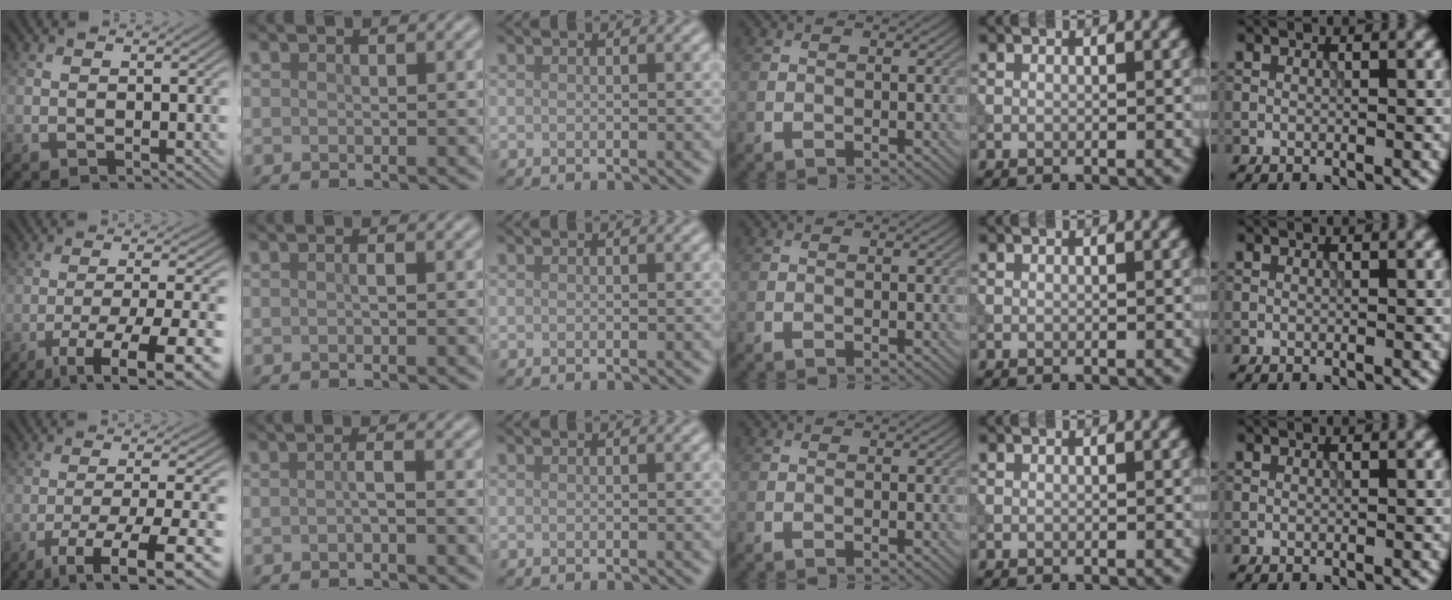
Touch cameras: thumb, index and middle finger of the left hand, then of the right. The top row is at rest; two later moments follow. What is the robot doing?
{"motion": "extract", "object": "tissue"}